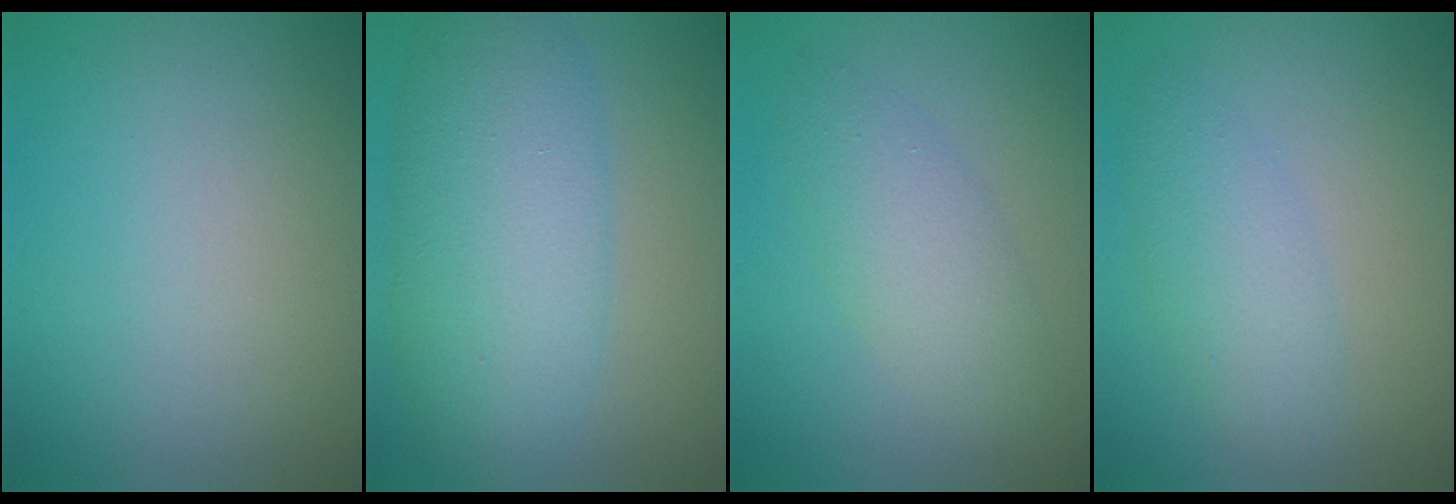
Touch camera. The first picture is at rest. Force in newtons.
{"total": 7.6, "press": 7.6, "slide": 0.1}
{"total": 3.4, "press": 3.4, "slide": 0.1}
{"total": 3.0, "press": 3.0, "slide": 0.0}